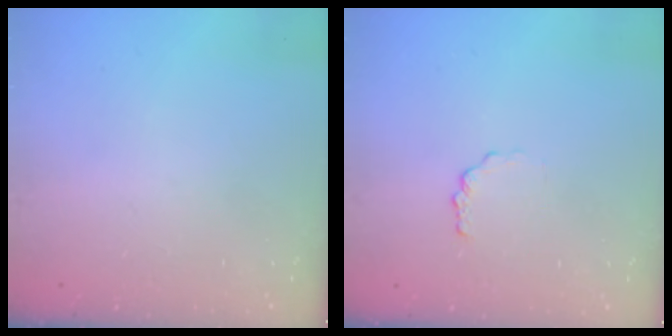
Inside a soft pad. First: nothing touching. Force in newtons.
{"total": 1.0, "press": 1.0, "slide": 0.2}